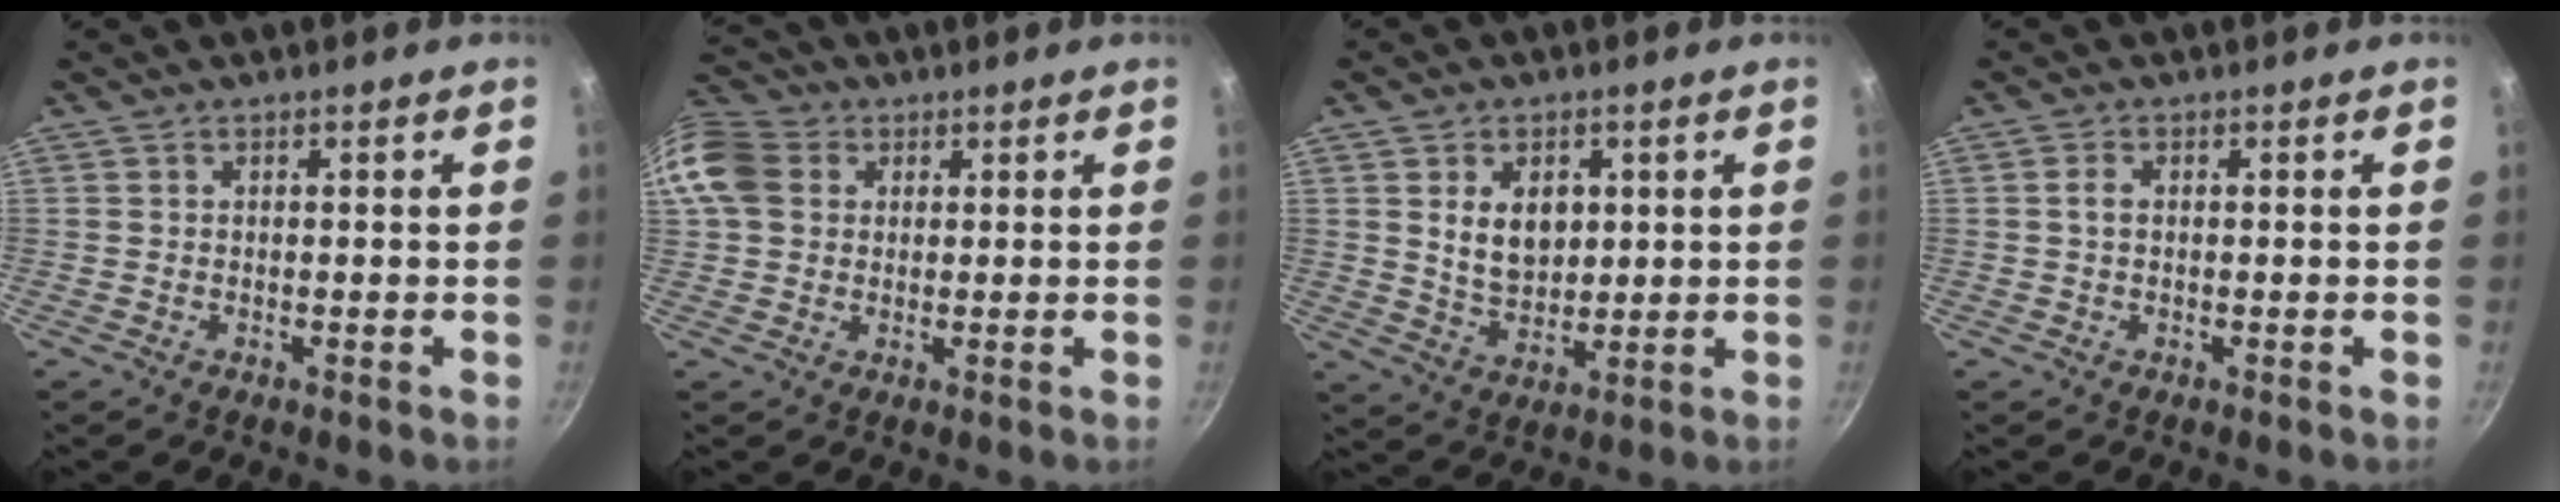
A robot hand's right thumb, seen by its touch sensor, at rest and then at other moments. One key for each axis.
{"total": 12.4, "fx": 2.8, "fy": 10.3, "fz": 6.4, "tx": -0.131, "ty": 0.022, "tz": 0.039}
{"total": 8.5, "fx": 2.1, "fy": 6.0, "fz": 5.7, "tx": -0.072, "ty": -0.019, "tz": 0.045}
{"total": 1.6, "fx": 0.2, "fy": 1.0, "fz": 1.3, "tx": -0.023, "ty": 0.005, "tz": 0.002}